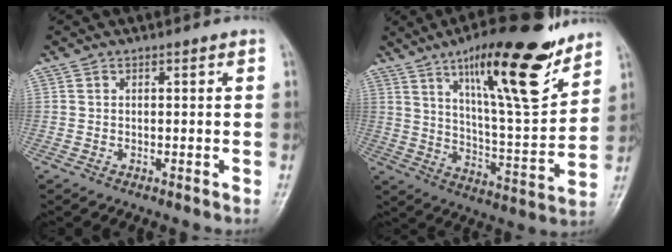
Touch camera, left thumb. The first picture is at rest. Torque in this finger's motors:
{"motor_torque": [0.28, 0.31, 1.61, -1.16, 0.26]}